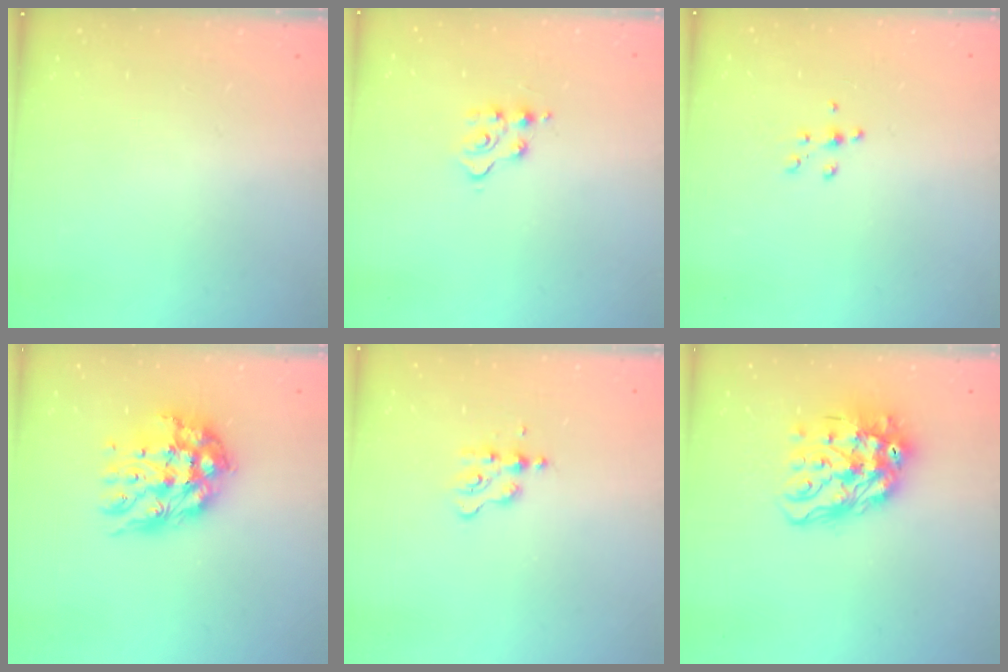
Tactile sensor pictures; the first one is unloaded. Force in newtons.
{"total": 4.8, "press": 4.8, "slide": 0.3}
{"total": 5.3, "press": 5.2, "slide": 1.0}
{"total": 15.0, "press": 15.0, "slide": 1.3}
{"total": 2.7, "press": 2.6, "slide": 0.4}
{"total": 16.1, "press": 16.0, "slide": 1.8}